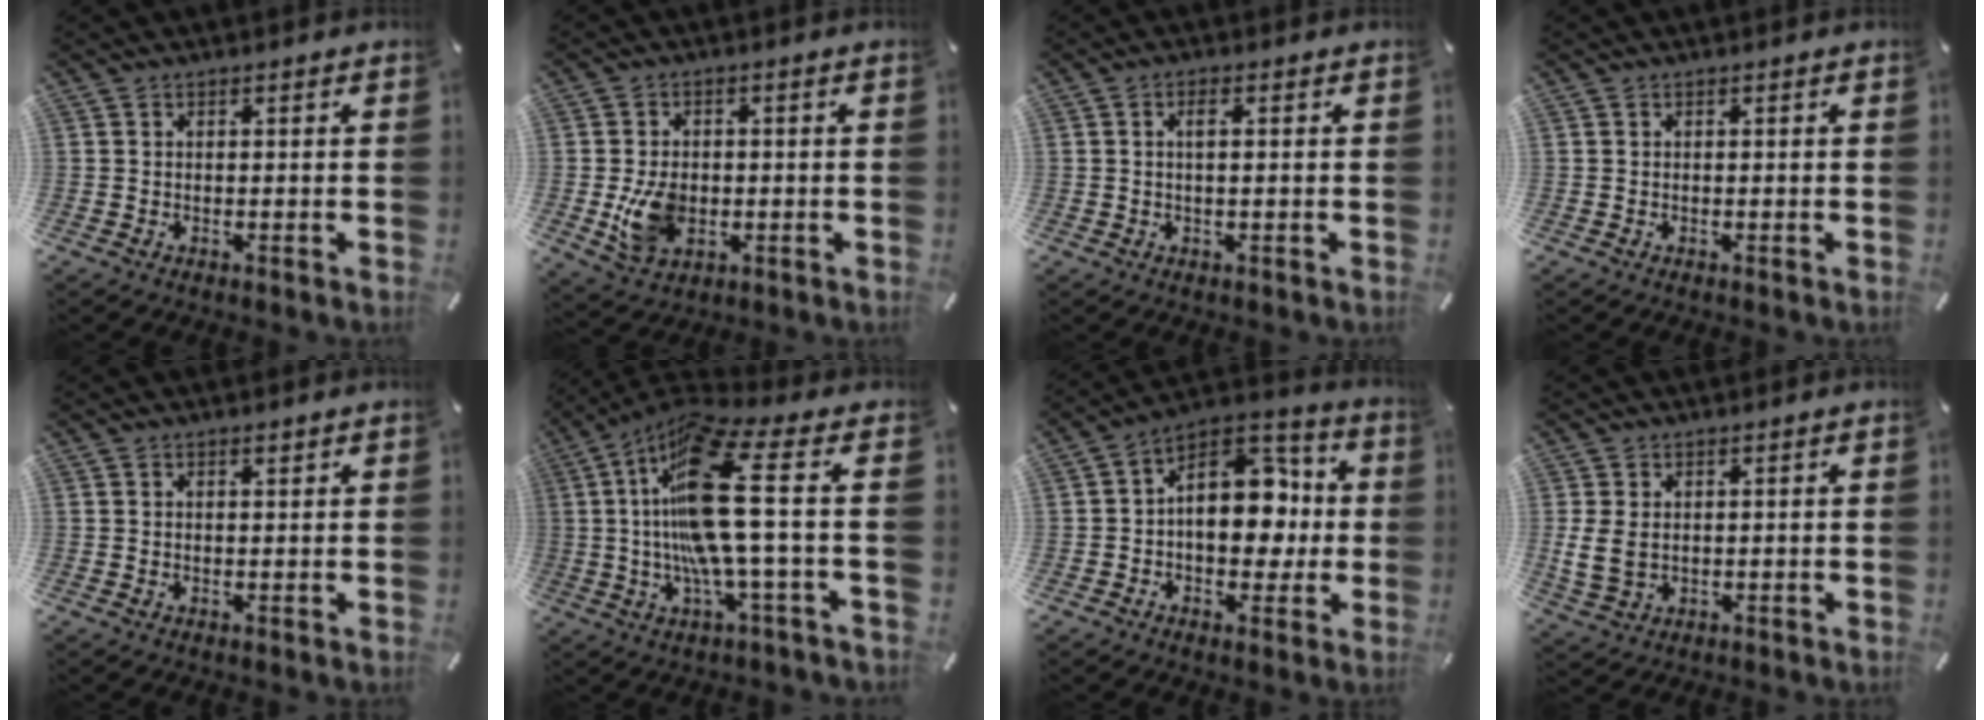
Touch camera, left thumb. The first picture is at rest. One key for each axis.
{"total": 8.6, "fx": -1.3, "fy": 6.3, "fz": 5.8, "tx": -0.111, "ty": -0.001, "tz": -0.023}
{"total": 2.6, "fx": 0.2, "fy": 0.4, "fz": 2.6, "tx": -0.049, "ty": 0.001, "tz": 0.002}
{"total": 0.0}
{"total": 0.8, "fx": 0.5, "fy": 0.3, "fz": 0.5, "tx": -0.010, "ty": 0.001, "tz": 0.009}
{"total": 21.8, "fx": 1.6, "fy": 4.4, "fz": 21.3, "tx": -0.446, "ty": -0.015, "tz": 0.010}
{"total": 15.8, "fx": -0.1, "fy": 11.3, "fz": 11.1, "tx": -0.137, "ty": 0.000, "tz": 0.000}
{"total": 5.5, "fx": 0.6, "fy": 4.0, "fz": 3.7, "tx": -0.075, "ty": 0.001, "tz": 0.012}